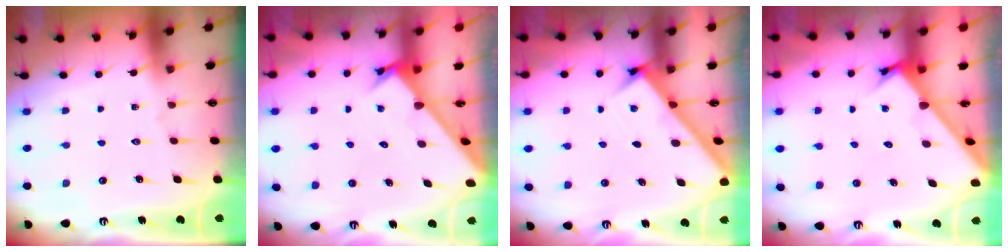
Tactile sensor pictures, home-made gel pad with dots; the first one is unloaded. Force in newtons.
{"total": 2.8, "press": 2.8, "slide": 0.3}
{"total": 2.8, "press": 2.7, "slide": 0.4}
{"total": 2.4, "press": 2.4, "slide": 0.2}